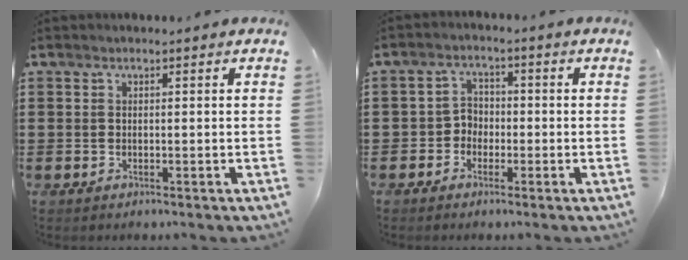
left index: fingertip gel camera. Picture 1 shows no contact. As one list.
[{"total": 3.0, "force": [-1.6, 2.5, 0.8], "torque": [-0.025, 0.009, -0.037]}]